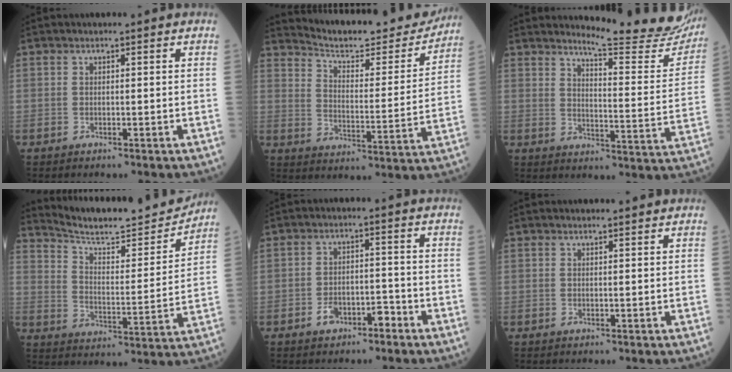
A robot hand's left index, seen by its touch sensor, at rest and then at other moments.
{"total": 18.0, "force": [17.2, 2.4, 4.7], "torque": [-0.067, -0.040, 0.233]}
{"total": 17.5, "force": [16.6, 0.8, 5.7], "torque": [-0.074, -0.105, 0.189]}
{"total": 16.1, "force": [15.6, 1.0, 4.0], "torque": [-0.072, -0.026, 0.234]}
{"total": 3.9, "force": [-2.6, 2.0, 2.0], "torque": [-0.033, 0.008, -0.042]}
{"total": 1.8, "force": [1.8, 0.0, 0.3], "torque": [-0.008, 0.004, 0.022]}